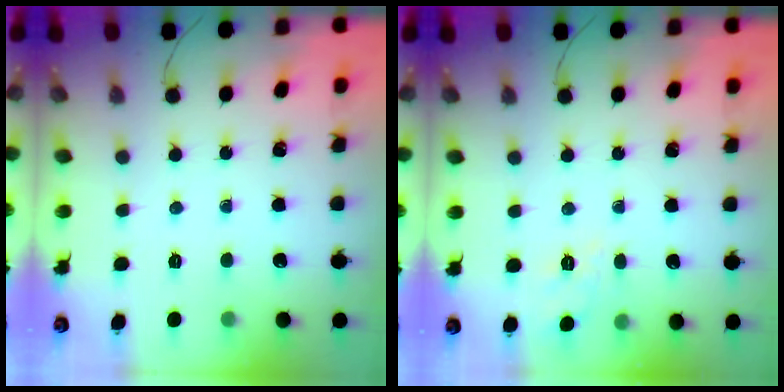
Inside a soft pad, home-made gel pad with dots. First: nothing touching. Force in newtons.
{"total": 1.9, "press": 0.3, "slide": 1.8}